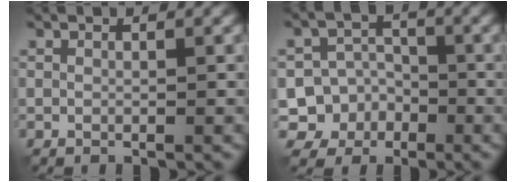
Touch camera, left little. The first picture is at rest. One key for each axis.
{"total": 6.6, "fx": -3.1, "fy": 5.8, "fz": 0.8, "tx": 0.009, "ty": -0.004, "tz": -0.065}